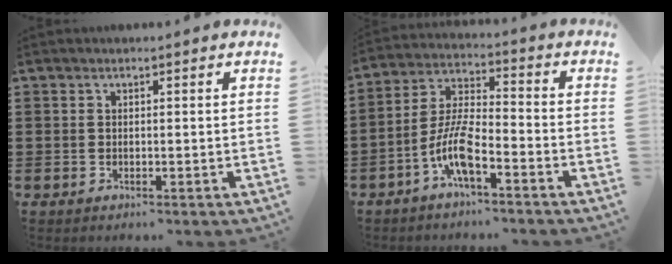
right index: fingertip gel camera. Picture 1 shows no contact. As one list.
[{"total": 7.8, "force": [-4.3, 2.0, 6.1], "torque": [-0.148, -0.006, -0.089]}]